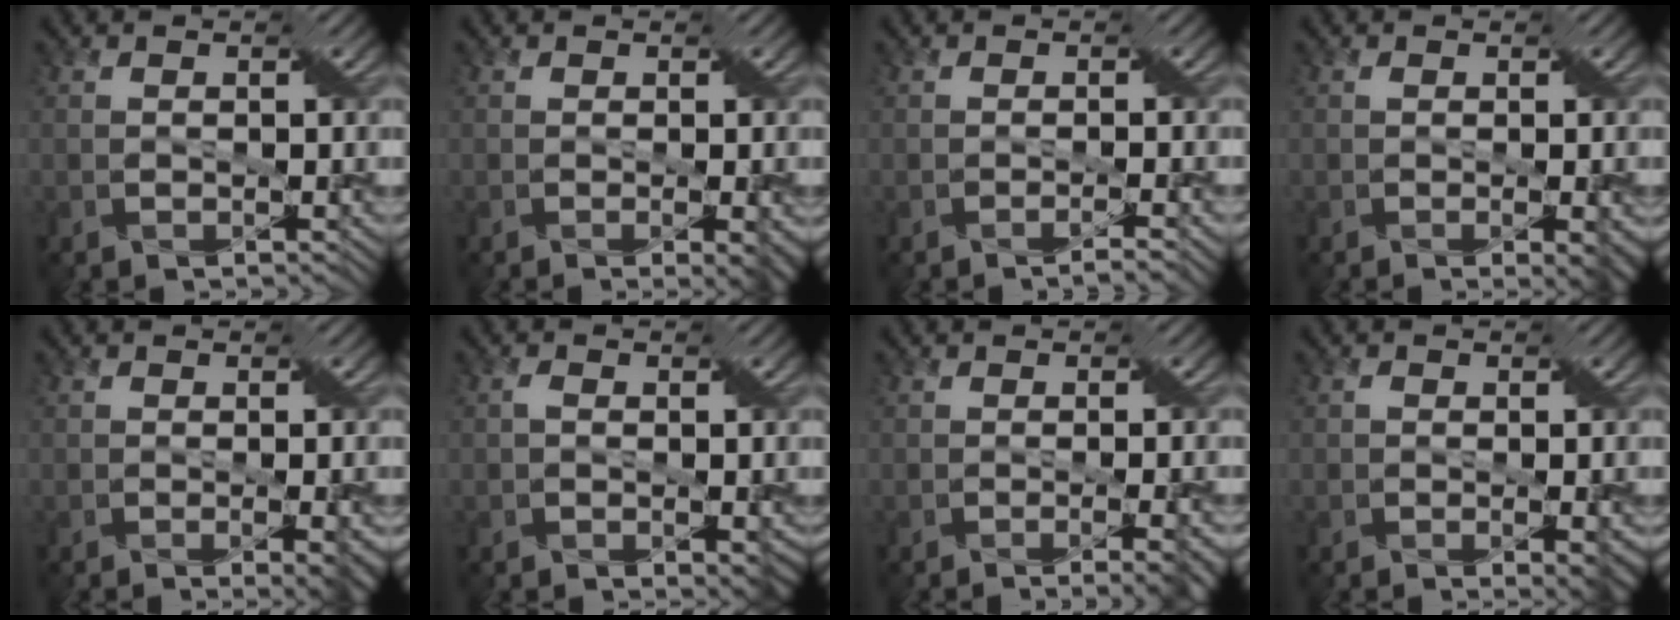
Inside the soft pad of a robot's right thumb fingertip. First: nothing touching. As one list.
[{"total": 3.7, "force": [-1.3, 1.1, 3.3], "torque": [-0.039, -0.011, -0.012]}, {"total": 1.4, "force": [-1.1, -0.7, 0.6], "torque": [-0.009, 0.004, -0.021]}, {"total": 4.0, "force": [-1.2, 1.2, 3.6], "torque": [-0.048, -0.010, -0.010]}, {"total": 4.2, "force": [-1.7, 1.1, 3.6], "torque": [-0.044, -0.012, -0.018]}, {"total": 3.2, "force": [-0.6, 1.8, 2.7], "torque": [-0.037, -0.003, -0.008]}, {"total": 3.6, "force": [-2.0, 0.0, 3.0], "torque": [-0.037, -0.007, -0.025]}, {"total": 4.5, "force": [-1.5, 1.9, 3.8], "torque": [-0.047, -0.010, -0.017]}]